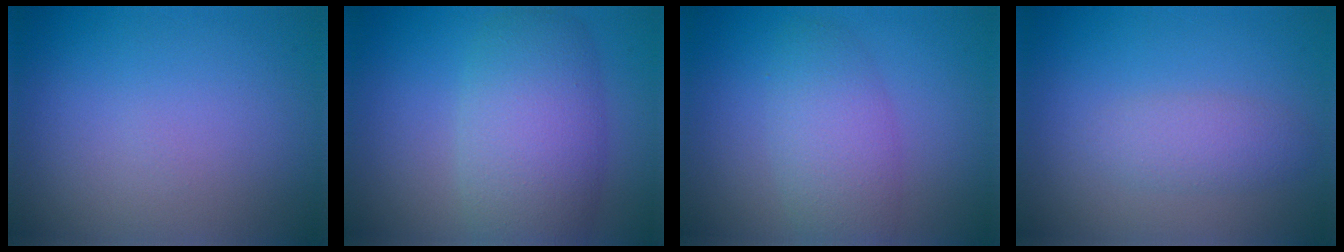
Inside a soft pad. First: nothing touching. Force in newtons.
{"total": 7.1, "press": 7.1, "slide": 0.4}
{"total": 4.0, "press": 4.0, "slide": 0.2}
{"total": 2.0, "press": 2.0, "slide": 0.0}